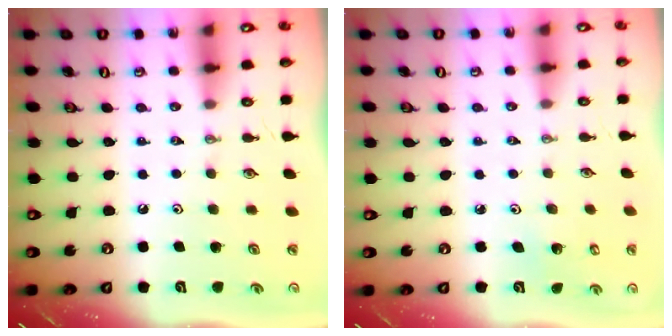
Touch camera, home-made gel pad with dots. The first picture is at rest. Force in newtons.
{"total": 2.3, "press": 2.3, "slide": 0.1}